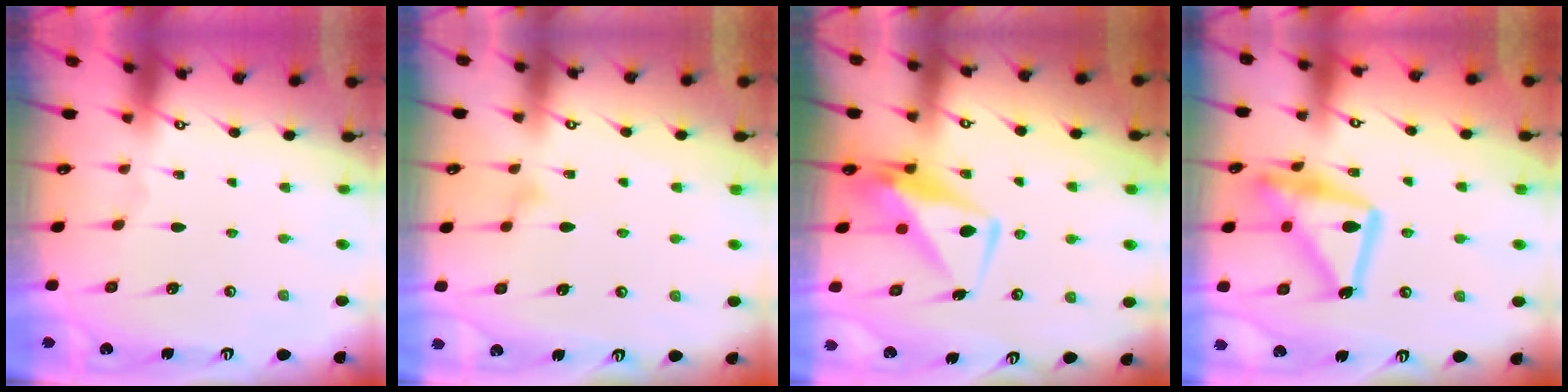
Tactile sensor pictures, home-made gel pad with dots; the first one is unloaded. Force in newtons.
{"total": 7.2, "press": 7.2, "slide": 0.5}
{"total": 7.5, "press": 7.5, "slide": 0.9}
{"total": 19.2, "press": 19.1, "slide": 1.3}